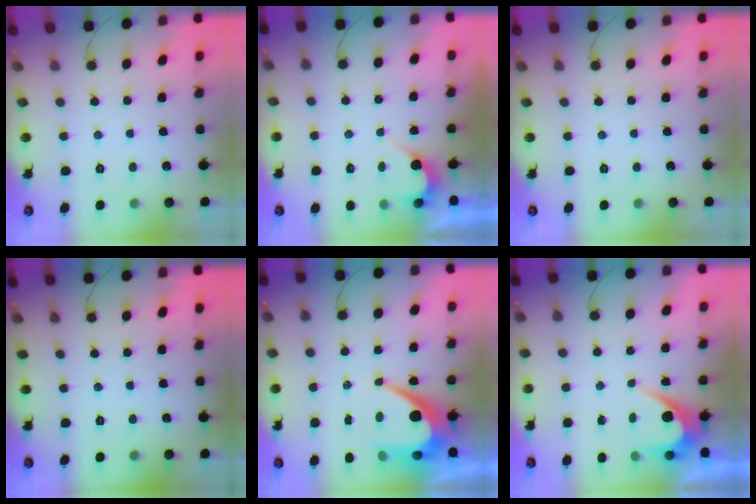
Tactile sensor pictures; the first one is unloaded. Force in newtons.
{"total": 2.7, "press": 2.7, "slide": 0.2}
{"total": 0.0}
{"total": 0.0}
{"total": 11.0, "press": 11.0, "slide": 0.8}
{"total": 5.7, "press": 5.7, "slide": 0.3}